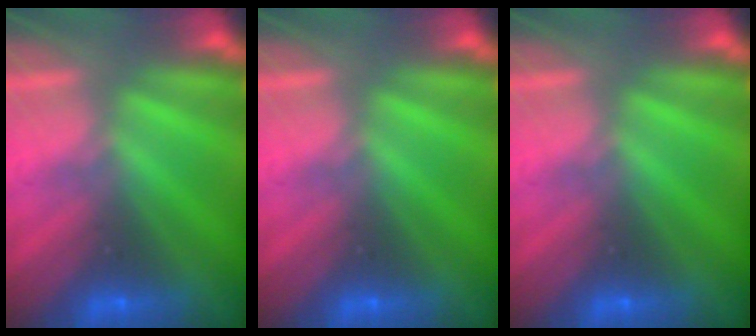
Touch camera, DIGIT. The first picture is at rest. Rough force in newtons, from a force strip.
{"total": 0.0}
{"total": 0.0}